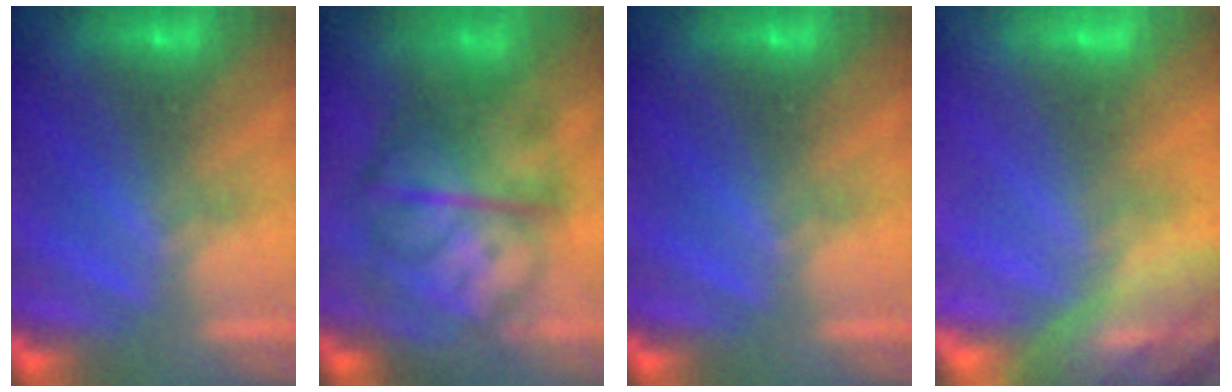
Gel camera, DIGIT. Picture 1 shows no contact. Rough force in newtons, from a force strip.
{"total": 8.8}
{"total": 0.0}
{"total": 9.7}